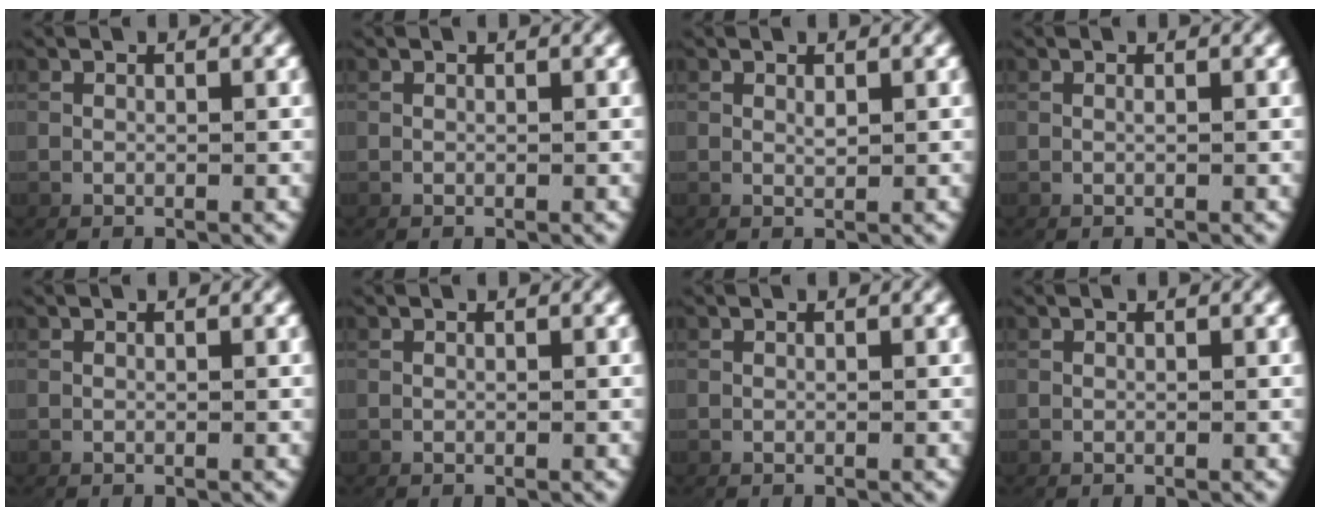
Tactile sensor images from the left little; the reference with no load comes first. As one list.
[{"total": 0.0}, {"total": 0.6, "force": [0.4, -0.3, 0.4], "torque": [-0.006, -0.007, 0.014]}, {"total": 0.0}, {"total": 0.0}, {"total": 0.0}, {"total": 0.0}, {"total": 0.0}]